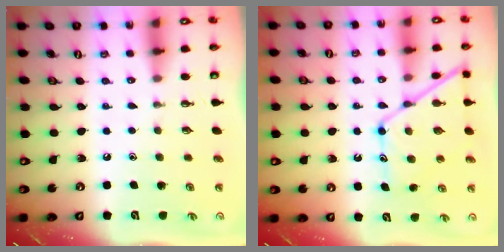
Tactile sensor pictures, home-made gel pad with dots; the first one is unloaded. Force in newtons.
{"total": 13.8, "press": 13.8, "slide": 1.2}